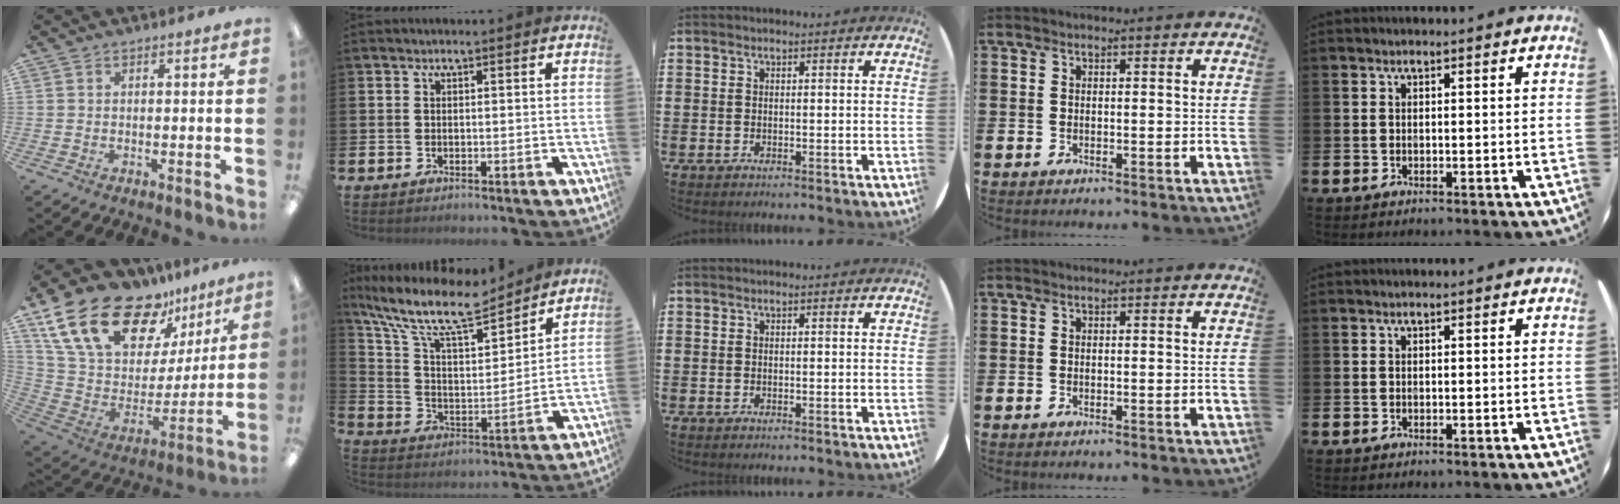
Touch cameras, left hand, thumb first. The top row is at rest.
{"thumb": {"total": 23.6, "force": [15.8, 11.5, 13.1], "torque": [-0.239, -0.089, 0.292]}, "index": {"total": 11.9, "force": [10.1, 3.1, 5.4], "torque": [-0.146, -0.058, 0.176]}}